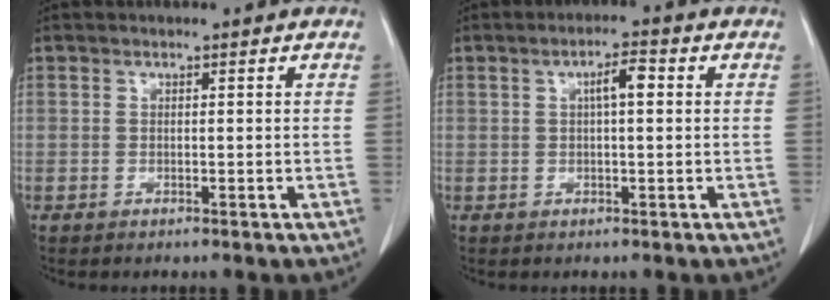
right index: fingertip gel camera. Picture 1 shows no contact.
{"total": 3.5, "force": [0.7, 0.7, 3.3], "torque": [-0.056, 0.010, 0.010]}